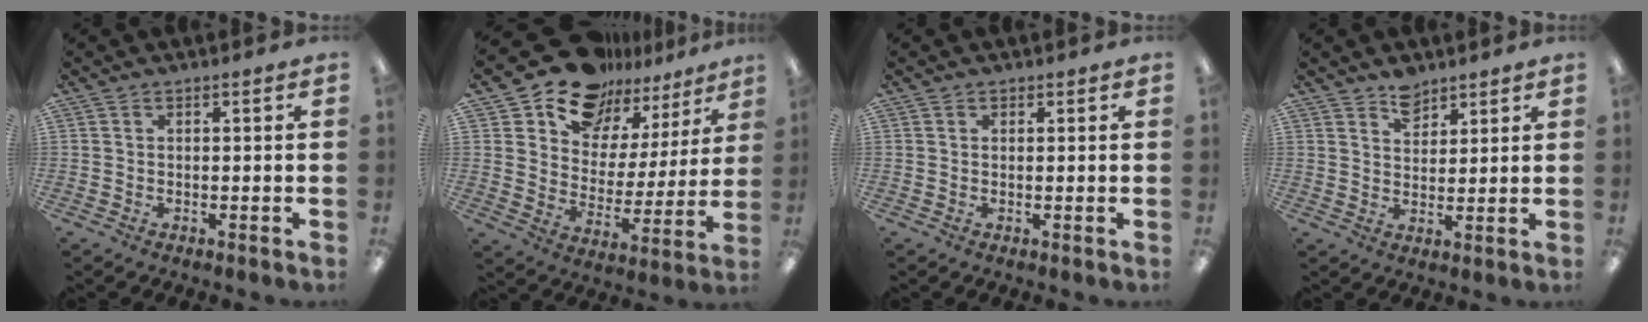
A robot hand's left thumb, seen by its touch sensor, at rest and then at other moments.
{"total": 14.7, "force": [12.9, 6.7, 1.8], "torque": [-0.060, -0.114, 0.237]}
{"total": 0.7, "force": [0.5, 0.5, 0.0], "torque": [0.000, 0.003, 0.009]}
{"total": 5.5, "force": [4.4, 3.0, 1.1], "torque": [-0.004, -0.025, 0.078]}